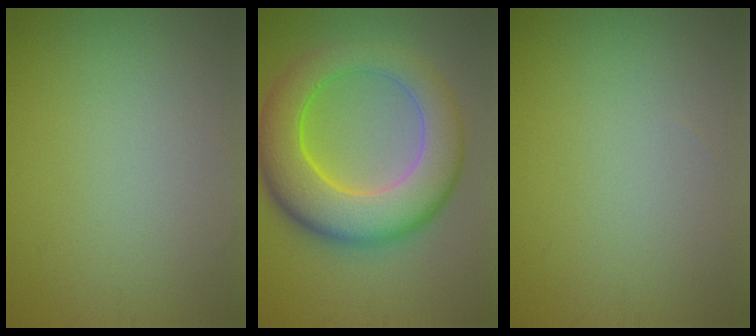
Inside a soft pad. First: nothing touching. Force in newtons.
{"total": 10.5, "press": 10.5, "slide": 0.1}
{"total": 0.0}